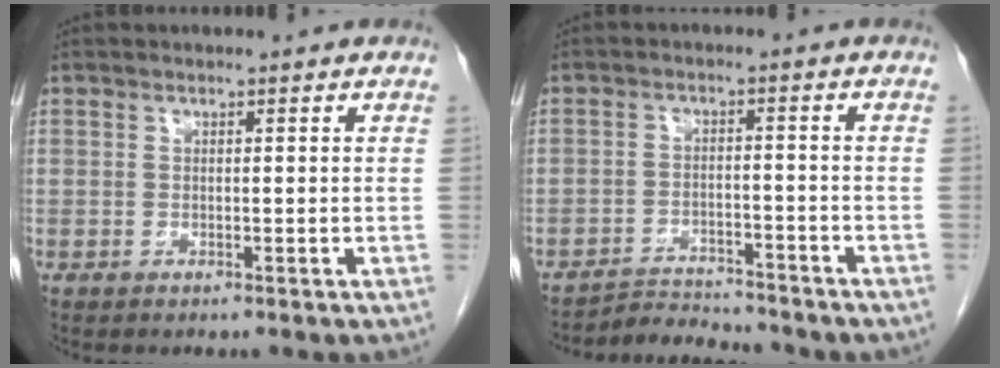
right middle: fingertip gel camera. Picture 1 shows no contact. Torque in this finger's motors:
{"motor_torque": [-0.43, -0.69, -0.02, -0.01]}